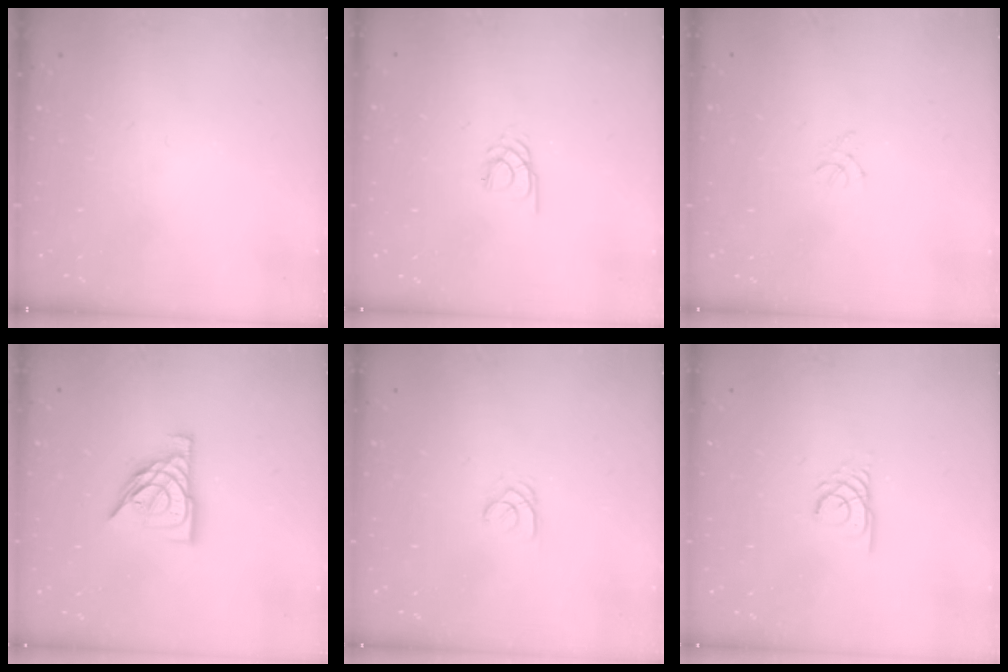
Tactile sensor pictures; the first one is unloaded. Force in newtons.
{"total": 1.7, "press": 1.7, "slide": 0.3}
{"total": 0.5, "press": 0.4, "slide": 0.3}
{"total": 10.7, "press": 10.6, "slide": 1.2}
{"total": 1.8, "press": 1.7, "slide": 0.2}
{"total": 2.3, "press": 2.3, "slide": 0.1}